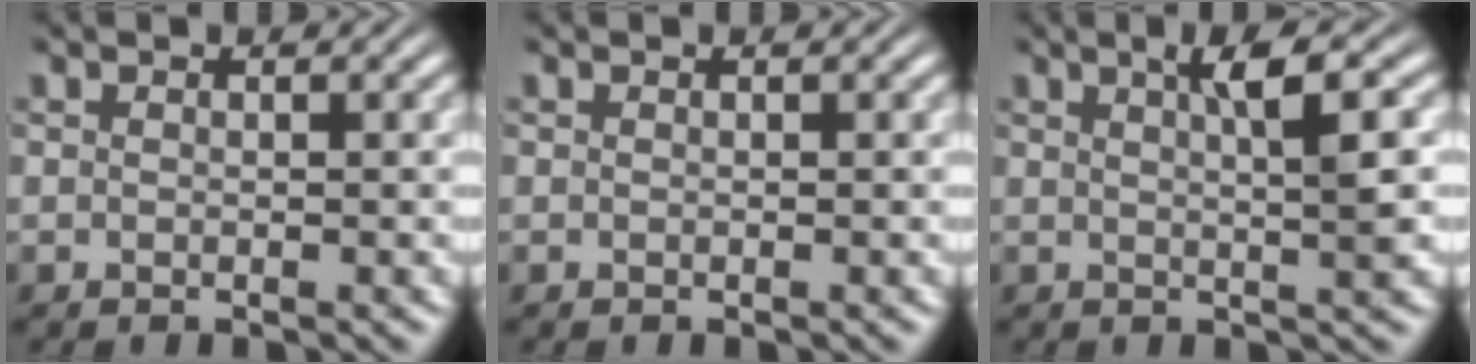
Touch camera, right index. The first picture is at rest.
{"total": 0.0}
{"total": 3.7, "force": [1.3, 0.1, 3.4], "torque": [-0.050, 0.002, 0.023]}